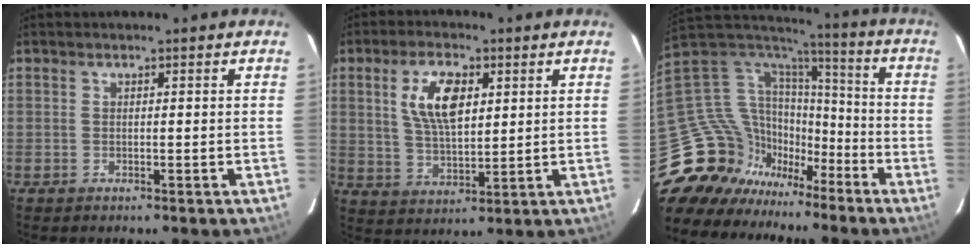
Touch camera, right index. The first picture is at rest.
{"total": 9.6, "force": [3.1, 4.5, 7.9], "torque": [-0.152, 0.008, 0.062]}
{"total": 24.0, "force": [-16.0, 15.6, 8.7], "torque": [-0.216, 0.017, -0.274]}